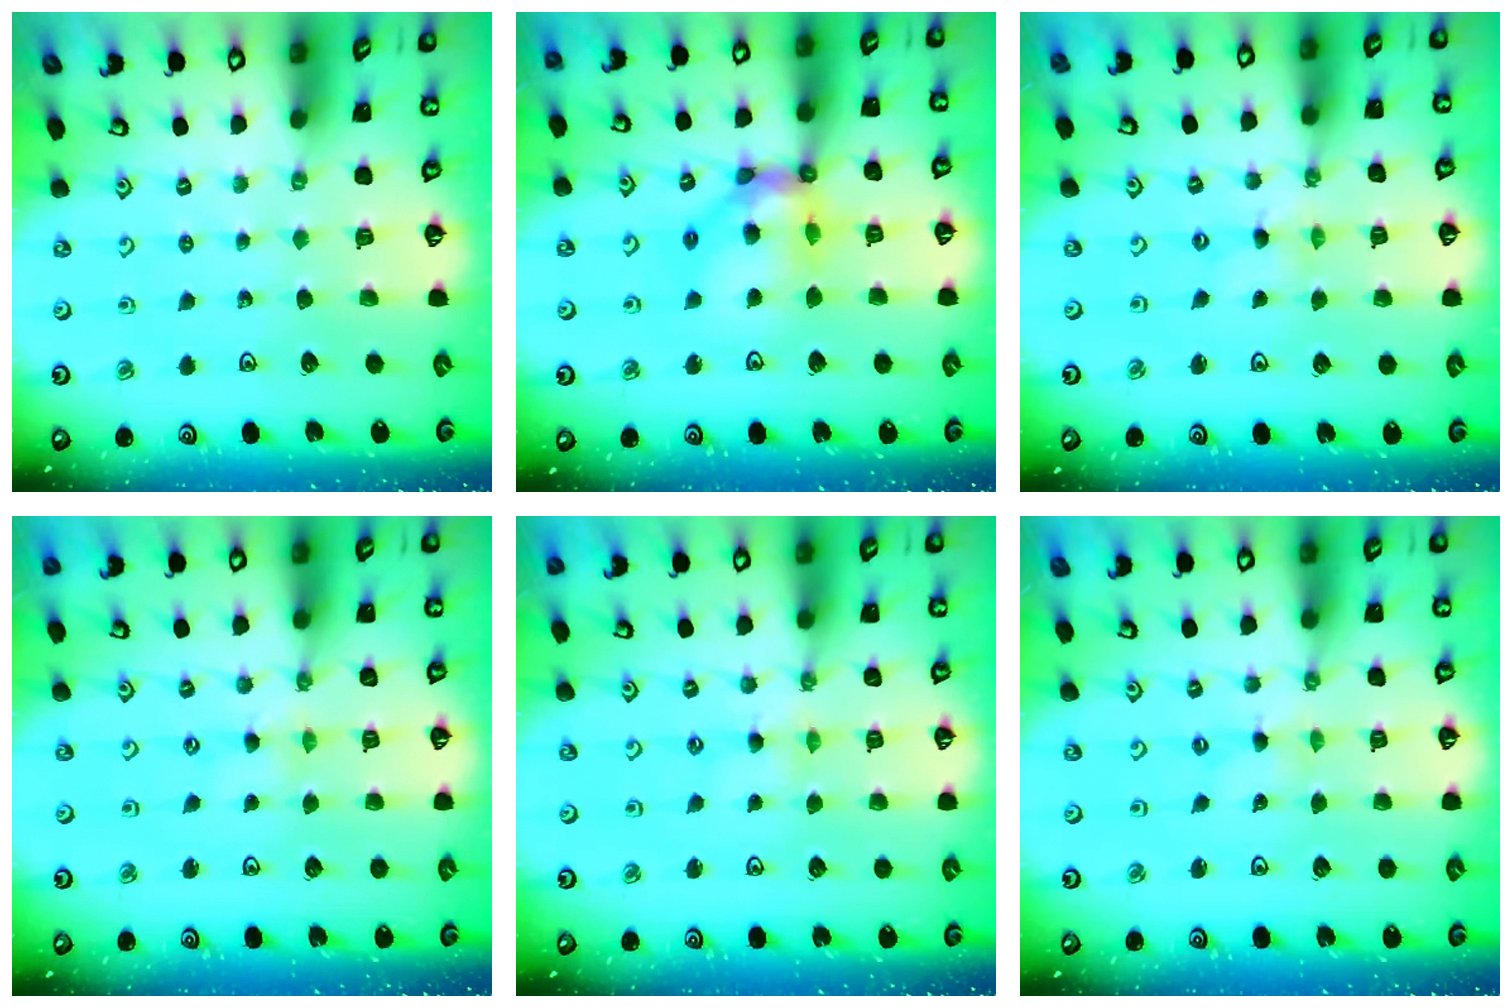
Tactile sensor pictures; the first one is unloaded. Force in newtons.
{"total": 13.2, "press": 13.1, "slide": 1.8}
{"total": 0.0}
{"total": 1.3, "press": 1.2, "slide": 0.3}
{"total": 1.9, "press": 1.9, "slide": 0.4}
{"total": 0.0}